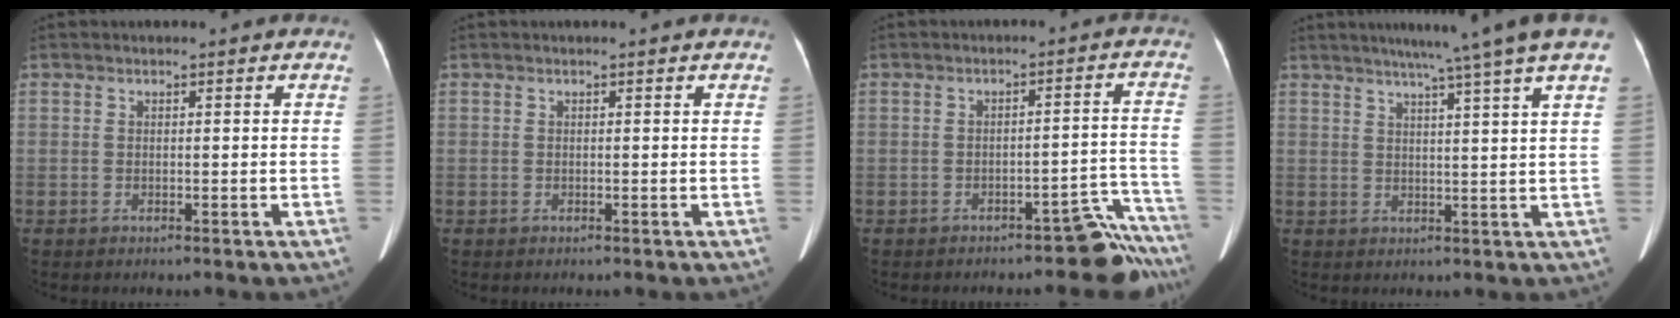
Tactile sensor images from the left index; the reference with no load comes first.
{"total": 0.7, "force": [0.7, 0.0, 0.2], "torque": [-0.011, 0.013, 0.007]}
{"total": 6.9, "force": [-6.3, 1.5, 2.4], "torque": [0.010, 0.036, -0.085]}
{"total": 10.9, "force": [8.1, -1.6, 7.1], "torque": [-0.102, 0.011, 0.091]}